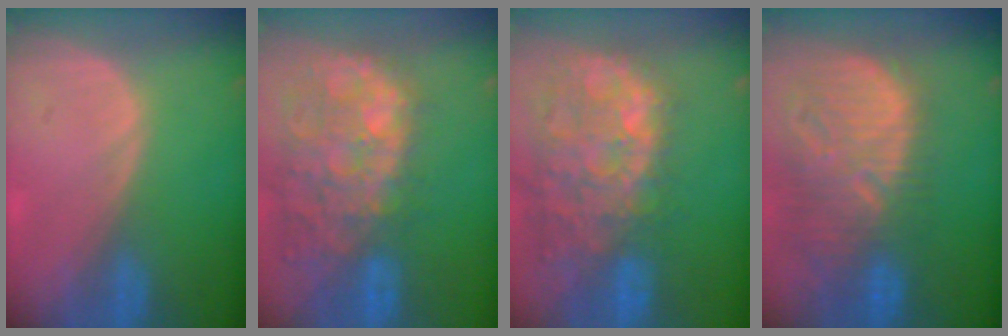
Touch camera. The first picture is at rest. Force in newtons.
{"total": 14.1, "press": 11.6, "slide": 8.1}
{"total": 14.6, "press": 11.8, "slide": 8.7}
{"total": 13.2, "press": 11.5, "slide": 6.7}